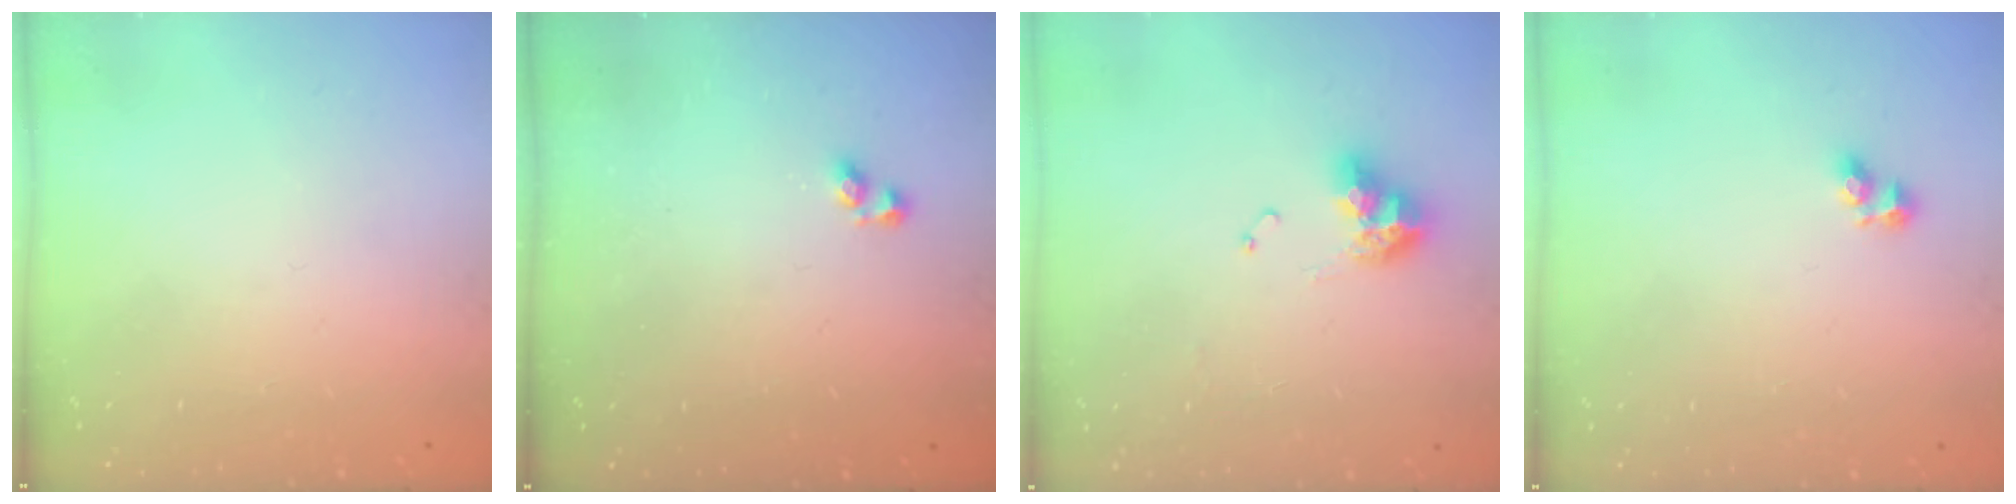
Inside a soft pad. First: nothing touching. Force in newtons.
{"total": 2.9, "press": 2.9, "slide": 0.6}
{"total": 9.1, "press": 9.0, "slide": 1.0}
{"total": 3.6, "press": 3.4, "slide": 1.3}